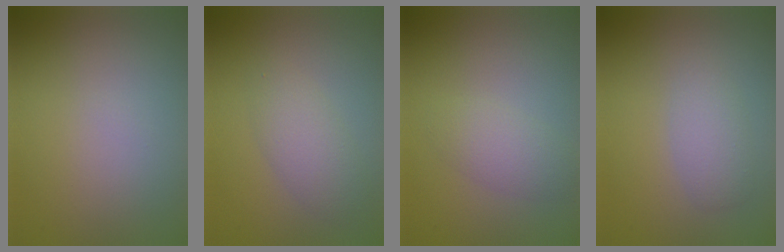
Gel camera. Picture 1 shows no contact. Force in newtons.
{"total": 2.8, "press": 2.8, "slide": 0.1}
{"total": 2.3, "press": 2.3, "slide": 0.2}
{"total": 2.1, "press": 2.1, "slide": 0.1}